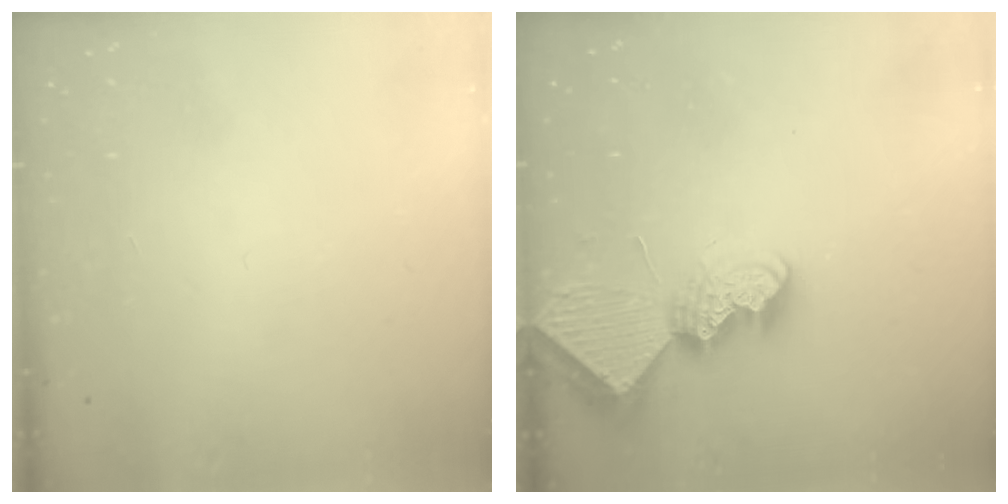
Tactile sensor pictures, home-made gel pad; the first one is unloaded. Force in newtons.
{"total": 8.2, "press": 8.2, "slide": 0.4}